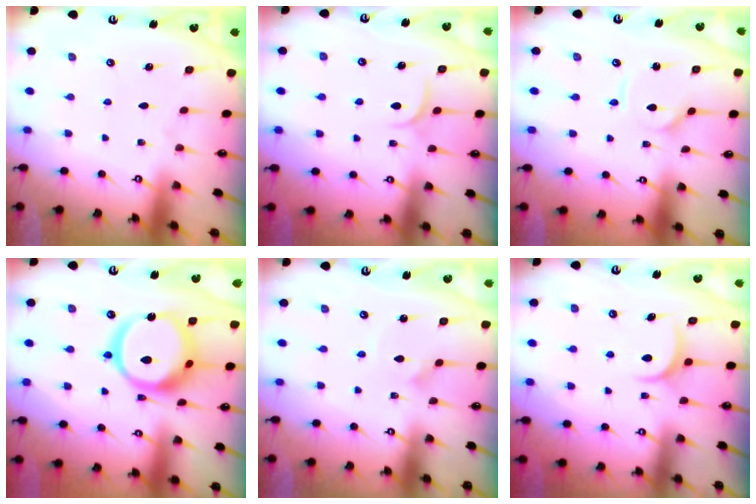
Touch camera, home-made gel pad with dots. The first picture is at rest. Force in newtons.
{"total": 5.6, "press": 5.6, "slide": 0.4}
{"total": 2.0, "press": 2.0, "slide": 0.3}
{"total": 18.5, "press": 18.4, "slide": 2.1}
{"total": 1.6, "press": 1.6, "slide": 0.1}
{"total": 6.2, "press": 6.2, "slide": 0.3}